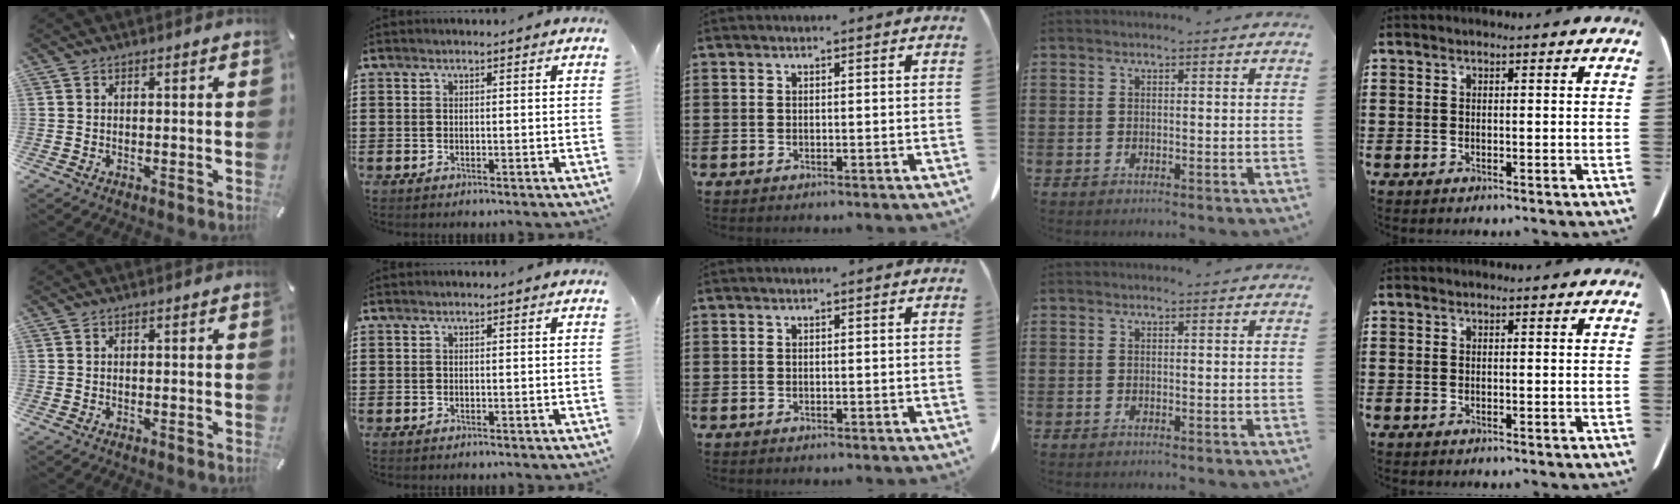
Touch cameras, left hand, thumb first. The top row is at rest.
{}